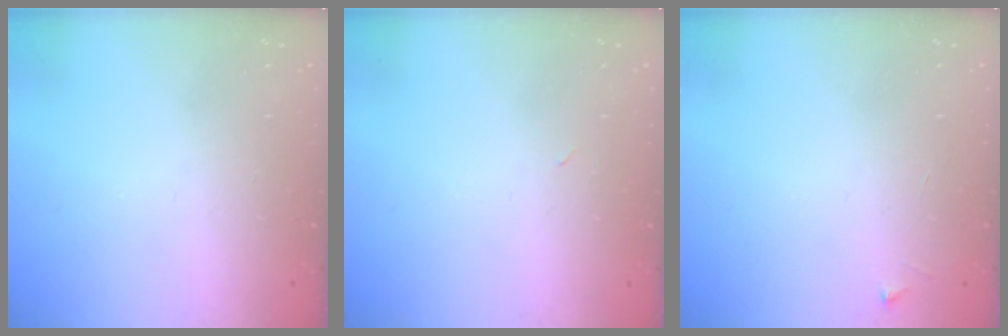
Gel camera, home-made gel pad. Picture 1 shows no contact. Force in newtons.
{"total": 2.9, "press": 2.9, "slide": 0.7}
{"total": 2.5, "press": 2.5, "slide": 0.3}